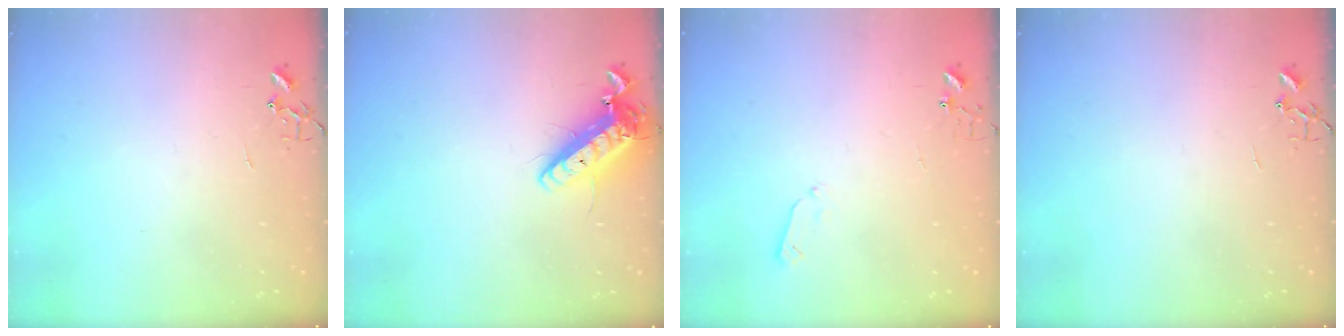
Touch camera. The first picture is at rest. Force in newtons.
{"total": 14.3, "press": 14.1, "slide": 2.6}
{"total": 3.3, "press": 3.2, "slide": 0.6}
{"total": 0.0}